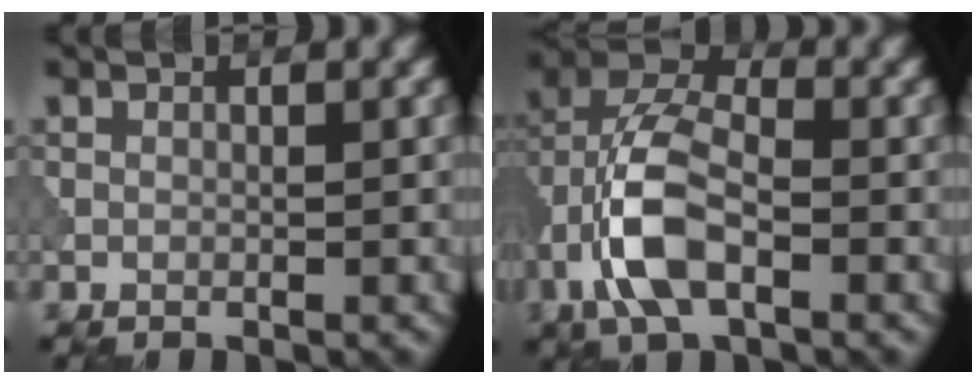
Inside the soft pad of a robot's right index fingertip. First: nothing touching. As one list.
[{"total": 7.0, "force": [-2.3, 3.5, 5.6], "torque": [-0.118, 0.013, -0.051]}]